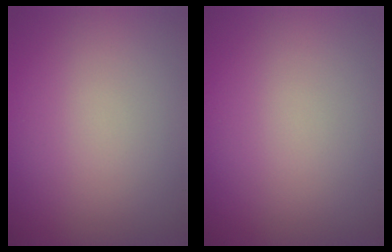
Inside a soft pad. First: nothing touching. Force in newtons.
{"total": 0.0}